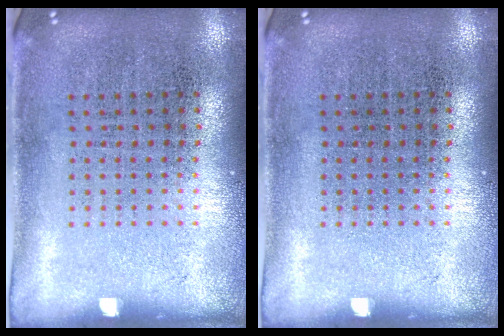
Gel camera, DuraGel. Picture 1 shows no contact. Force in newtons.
{"total": 0.0}